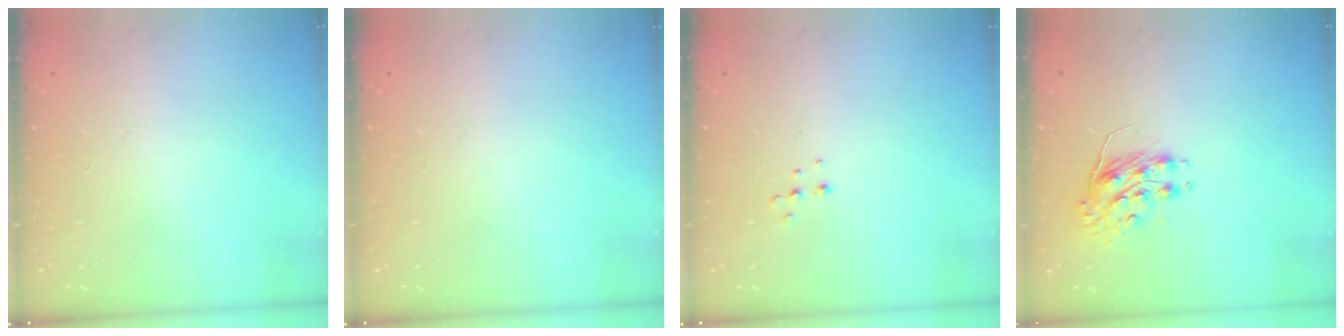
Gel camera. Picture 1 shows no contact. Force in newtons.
{"total": 0.0}
{"total": 5.1, "press": 5.0, "slide": 0.4}
{"total": 8.0, "press": 8.0, "slide": 0.2}